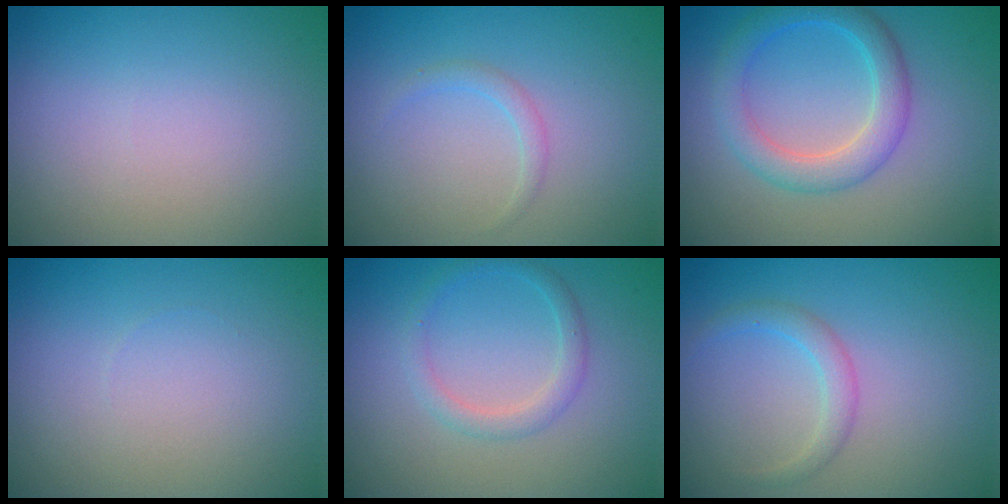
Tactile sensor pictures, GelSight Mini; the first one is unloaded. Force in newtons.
{"total": 1.0, "press": 1.0, "slide": 0.1}
{"total": 3.8, "press": 3.8, "slide": 0.1}
{"total": 0.0}
{"total": 1.9, "press": 1.8, "slide": 0.1}
{"total": 1.7, "press": 1.7, "slide": 0.1}